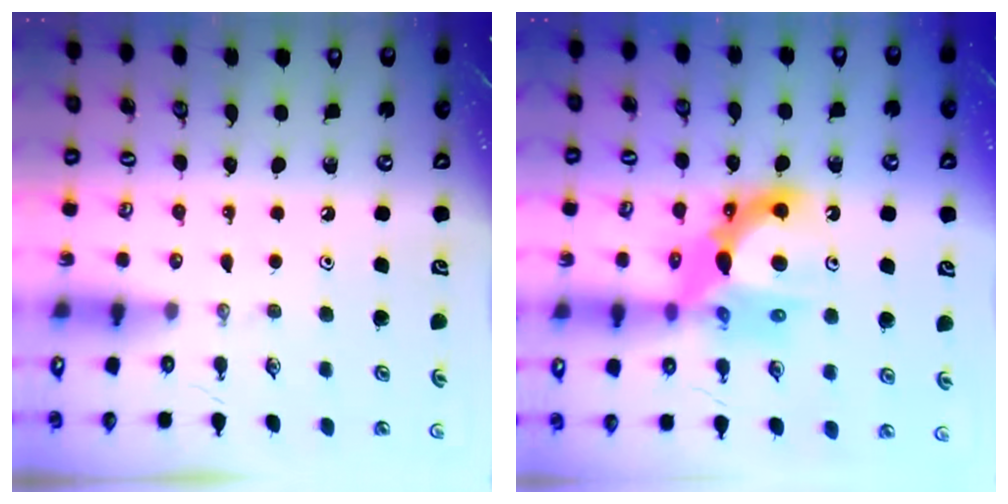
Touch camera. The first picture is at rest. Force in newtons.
{"total": 13.0, "press": 12.7, "slide": 2.6}